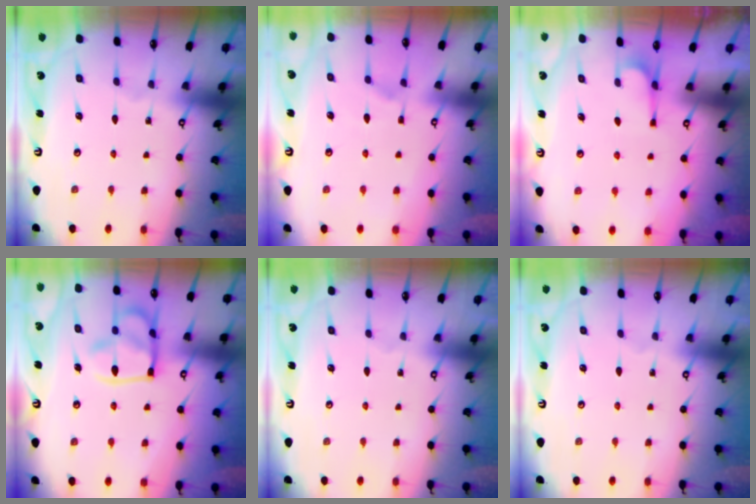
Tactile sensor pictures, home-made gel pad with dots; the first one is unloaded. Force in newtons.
{"total": 1.6, "press": 0.8, "slide": 1.4}
{"total": 1.2, "press": 0.4, "slide": 1.1}
{"total": 15.1, "press": 15.0, "slide": 1.6}
{"total": 0.0}
{"total": 0.0}